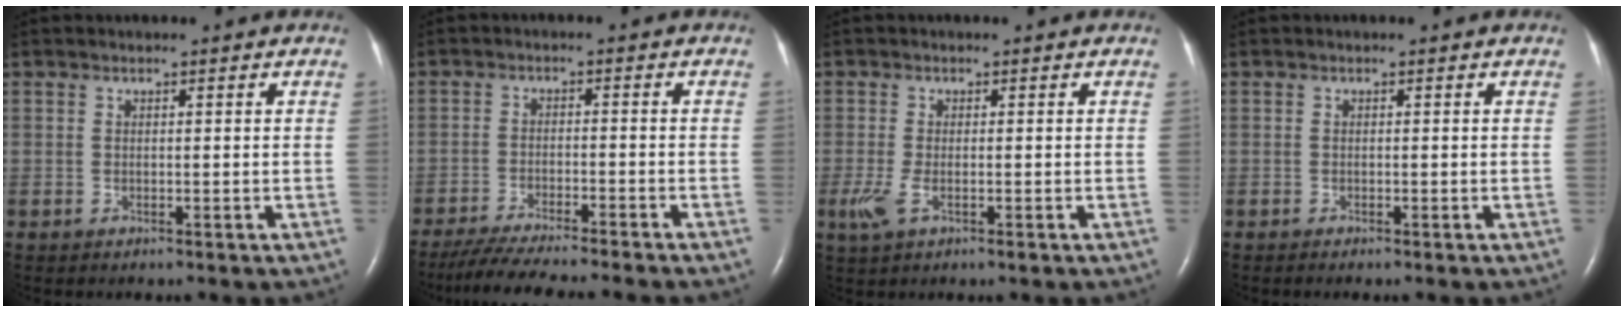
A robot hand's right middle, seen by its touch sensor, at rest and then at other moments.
{"total": 11.6, "force": [-10.2, -0.5, 5.5], "torque": [-0.074, -0.027, -0.158]}
{"total": 3.6, "force": [-1.4, 1.1, 3.1], "torque": [-0.075, -0.010, -0.026]}
{"total": 0.0}